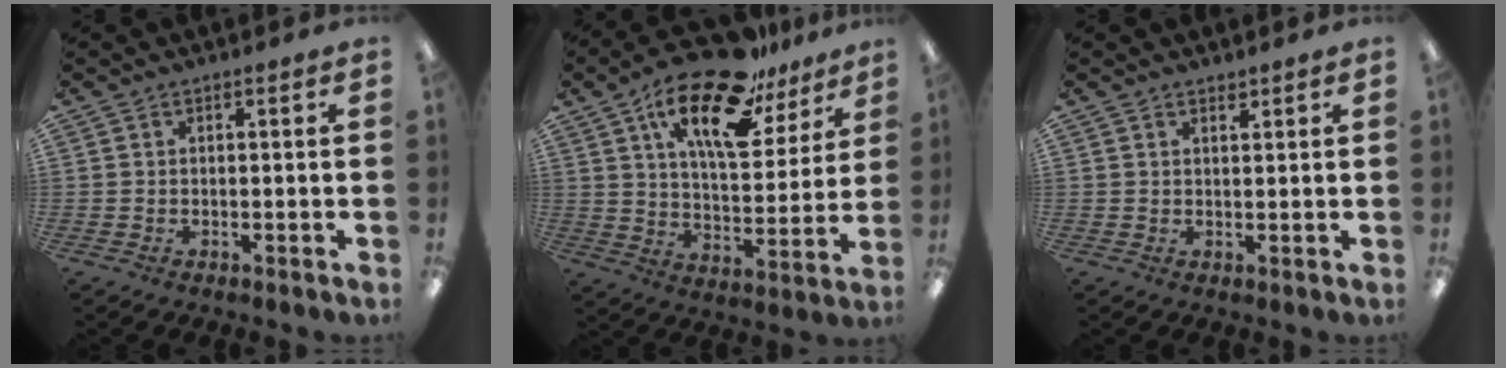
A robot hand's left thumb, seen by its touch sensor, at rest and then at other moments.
{"total": 21.7, "force": [13.7, 8.8, 14.3], "torque": [-0.232, -0.072, 0.231]}
{"total": 1.4, "force": [1.3, 0.3, 0.4], "torque": [-0.009, -0.003, 0.025]}